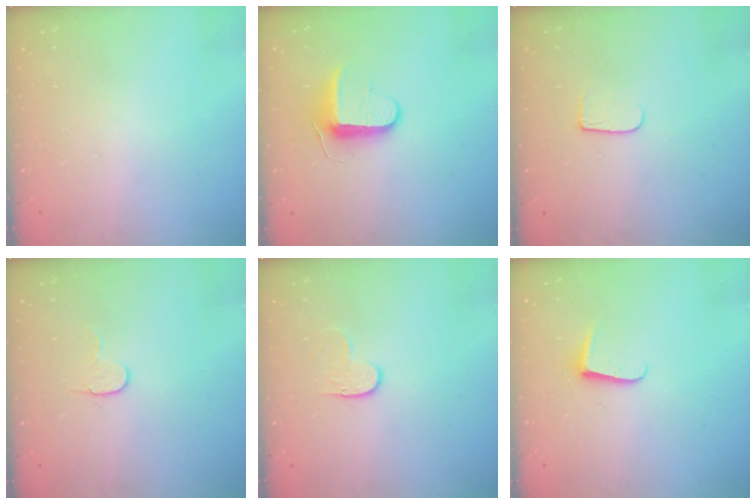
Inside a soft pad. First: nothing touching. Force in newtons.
{"total": 8.7, "press": 8.7, "slide": 0.9}
{"total": 5.9, "press": 5.9, "slide": 0.6}
{"total": 6.1, "press": 6.0, "slide": 0.5}
{"total": 3.4, "press": 3.4, "slide": 0.3}
{"total": 5.9, "press": 5.9, "slide": 0.6}